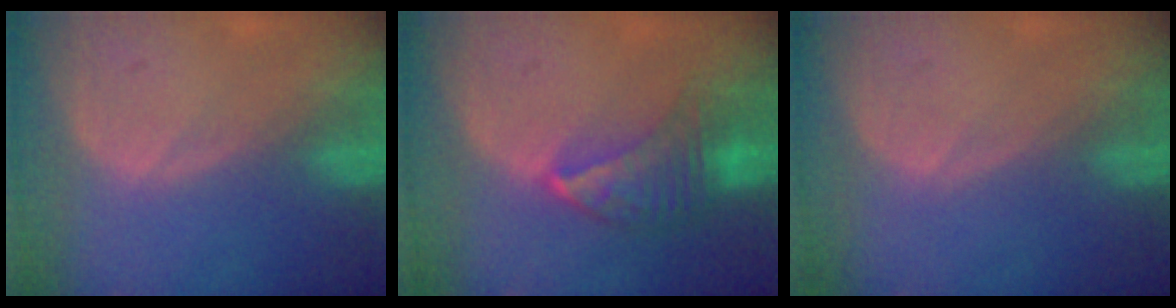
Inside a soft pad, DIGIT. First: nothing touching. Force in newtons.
{"total": 6.7, "press": 6.1, "slide": 2.8}
{"total": 0.0}